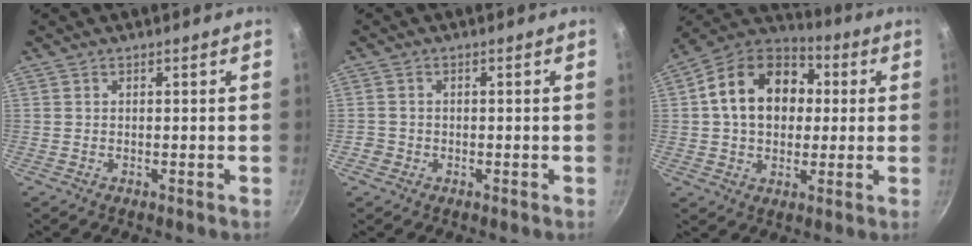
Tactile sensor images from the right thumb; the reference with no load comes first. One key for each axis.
{"total": 1.9, "fx": -0.8, "fy": 1.6, "fz": 0.4, "tx": -0.005, "ty": 0.006, "tz": -0.014}
{"total": 17.7, "fx": 2.7, "fy": 13.2, "fz": 11.4, "tx": -0.169, "ty": 0.029, "tz": 0.030}